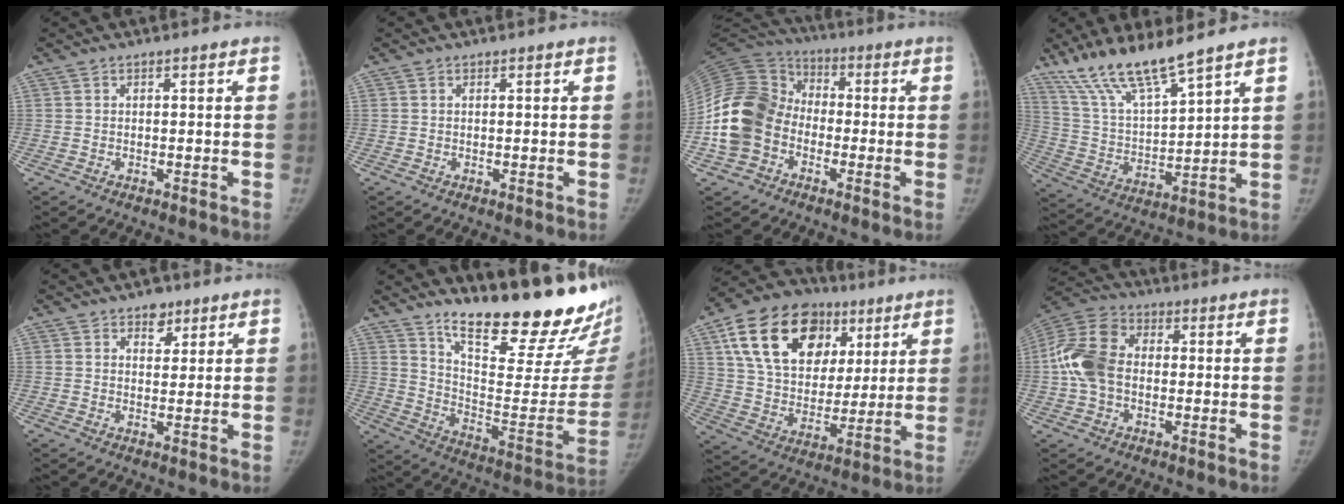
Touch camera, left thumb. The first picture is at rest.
{"total": 0.0}
{"total": 16.0, "force": [-3.9, 12.6, 9.1], "torque": [-0.182, 0.046, -0.086]}
{"total": 14.1, "force": [11.1, 2.1, 8.4], "torque": [-0.152, -0.056, 0.224]}
{"total": 3.9, "force": [2.5, 2.5, 1.6], "torque": [0.002, -0.014, 0.037]}
{"total": 27.2, "force": [21.2, 5.5, 16.2], "torque": [-0.209, -0.155, 0.307]}
{"total": 23.9, "force": [10.1, 16.4, 14.1], "torque": [-0.219, 0.002, 0.171]}
{"total": 12.6, "force": [-0.2, 8.9, 8.9], "torque": [-0.185, 0.034, -0.013]}